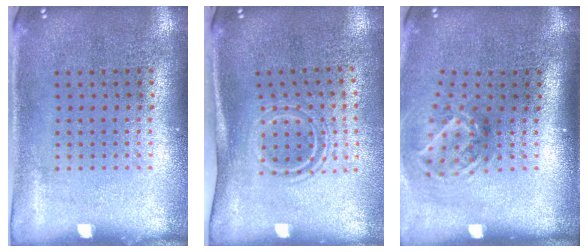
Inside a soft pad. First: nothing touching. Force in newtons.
{"total": 1.8, "press": 1.2, "slide": 1.3}
{"total": 1.9, "press": 1.3, "slide": 1.5}